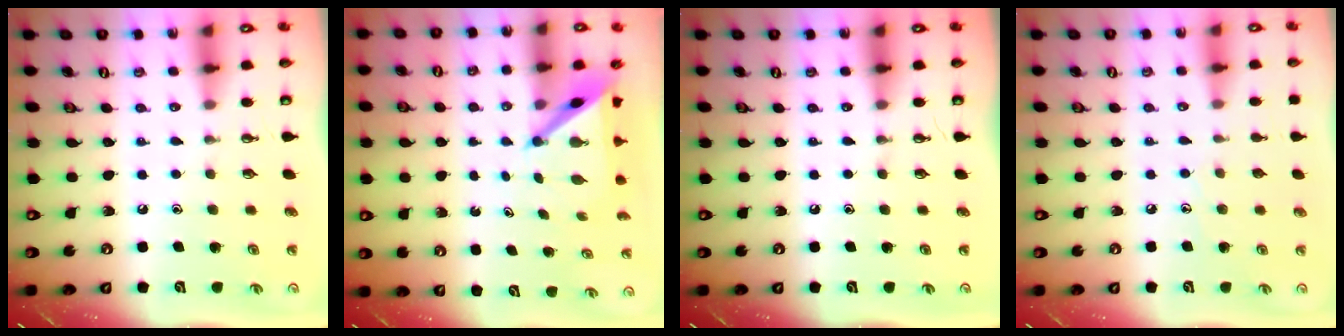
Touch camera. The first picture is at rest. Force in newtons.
{"total": 5.2, "press": 5.2, "slide": 0.5}
{"total": 0.0}
{"total": 4.4, "press": 4.4, "slide": 0.5}